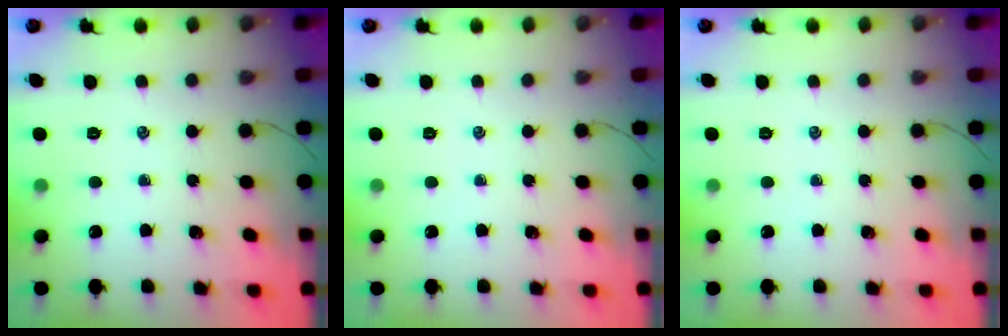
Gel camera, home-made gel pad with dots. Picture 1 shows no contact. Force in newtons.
{"total": 0.0}
{"total": 0.0}